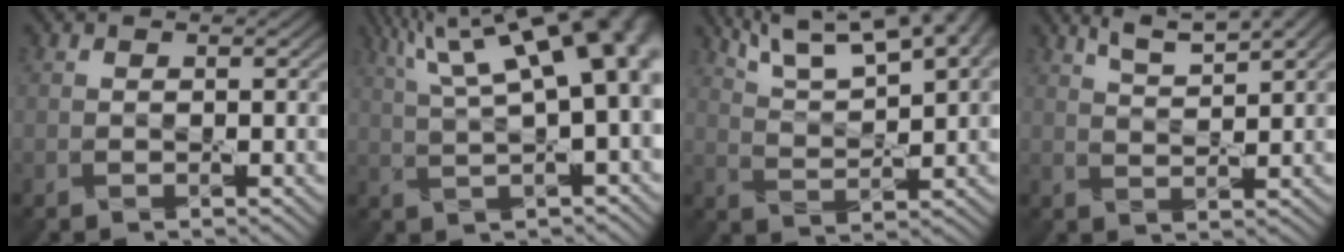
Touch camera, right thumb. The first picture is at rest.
{"total": 17.1, "force": [6.6, 5.7, 14.7], "torque": [-0.218, 0.054, 0.101]}
{"total": 13.6, "force": [8.7, 4.0, 9.6], "torque": [-0.182, 0.031, 0.131]}
{"total": 6.0, "force": [4.2, 1.1, 4.2], "torque": [-0.091, 0.012, 0.083]}